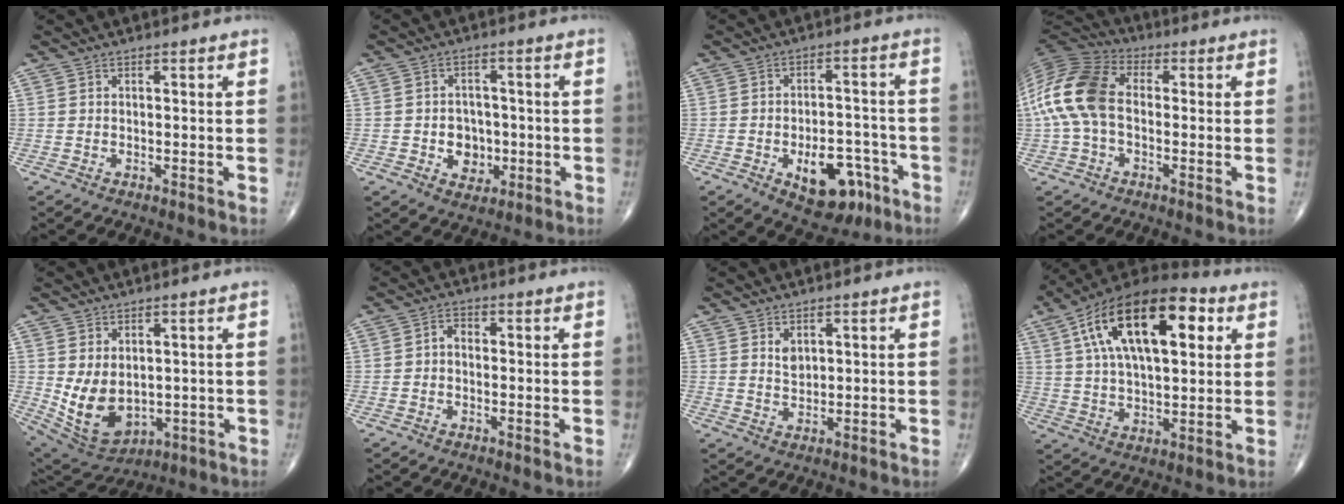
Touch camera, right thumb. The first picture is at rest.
{"total": 6.2, "force": [-1.3, 5.0, 3.3], "torque": [-0.018, 0.009, -0.015]}
{"total": 12.3, "force": [-5.6, 7.0, 8.4], "torque": [-0.085, 0.038, -0.068]}
{"total": 15.0, "force": [-0.4, 9.3, 11.7], "torque": [-0.255, 0.033, -0.017]}
{"total": 10.4, "force": [0.1, 7.0, 7.7], "torque": [-0.128, -0.013, 0.032]}
{"total": 2.1, "force": [-0.3, 1.5, 1.5], "torque": [-0.017, 0.010, -0.012]}
{"total": 2.3, "force": [1.2, 1.4, 1.4], "torque": [-0.017, -0.011, 0.027]}
{"total": 23.4, "force": [7.8, 11.0, 19.2], "torque": [-0.316, 0.011, 0.123]}